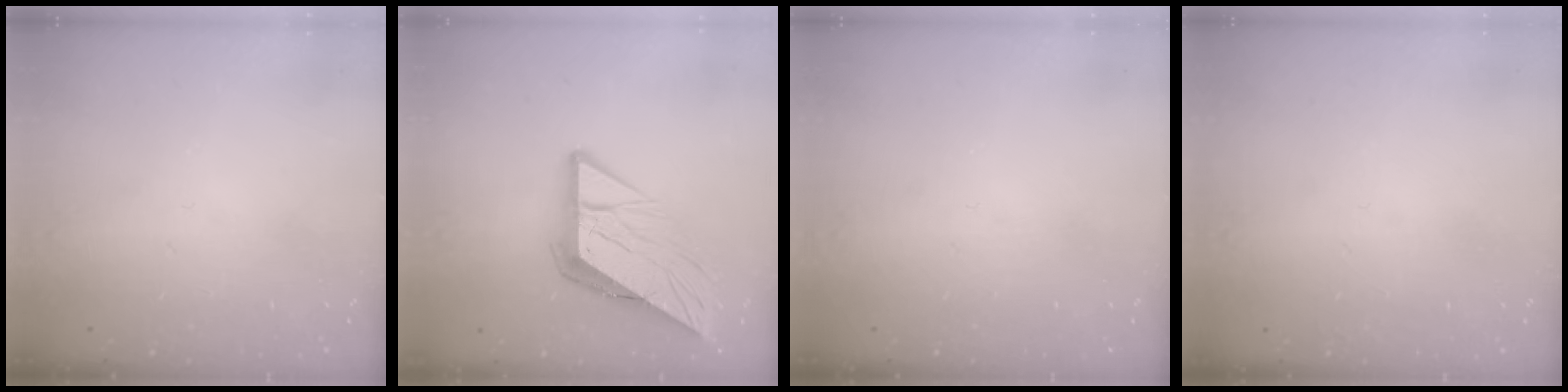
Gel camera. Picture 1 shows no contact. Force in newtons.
{"total": 12.2, "press": 12.2, "slide": 1.4}
{"total": 0.0}
{"total": 1.6, "press": 1.5, "slide": 0.1}